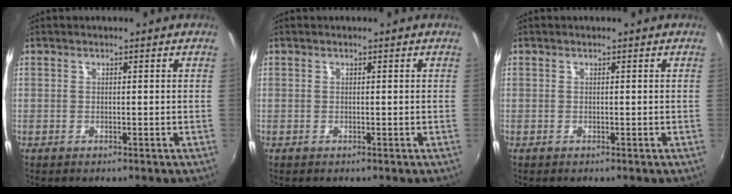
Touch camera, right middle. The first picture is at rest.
{"total": 0.0}
{"total": 0.0}